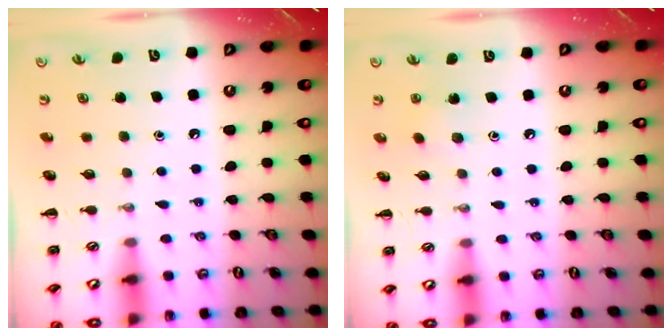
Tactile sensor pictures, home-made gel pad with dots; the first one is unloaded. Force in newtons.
{"total": 2.4, "press": 2.4, "slide": 0.4}